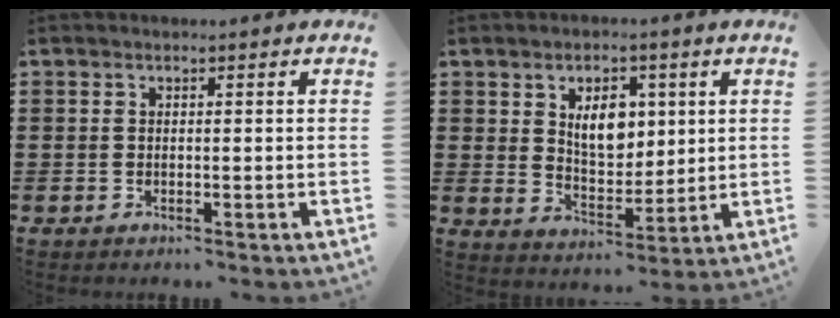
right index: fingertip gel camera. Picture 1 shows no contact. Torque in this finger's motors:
{"motor_torque": [0.42, 0.07, 0.22, 0.09]}